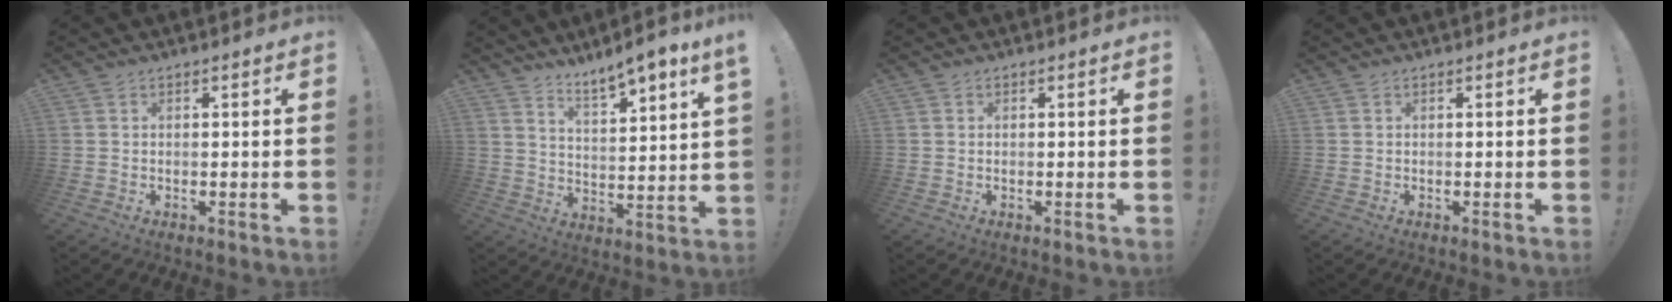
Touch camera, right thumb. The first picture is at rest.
{"total": 7.5, "force": [6.5, 0.1, 3.7], "torque": [-0.054, -0.056, 0.107]}
{"total": 0.0}
{"total": 0.0}